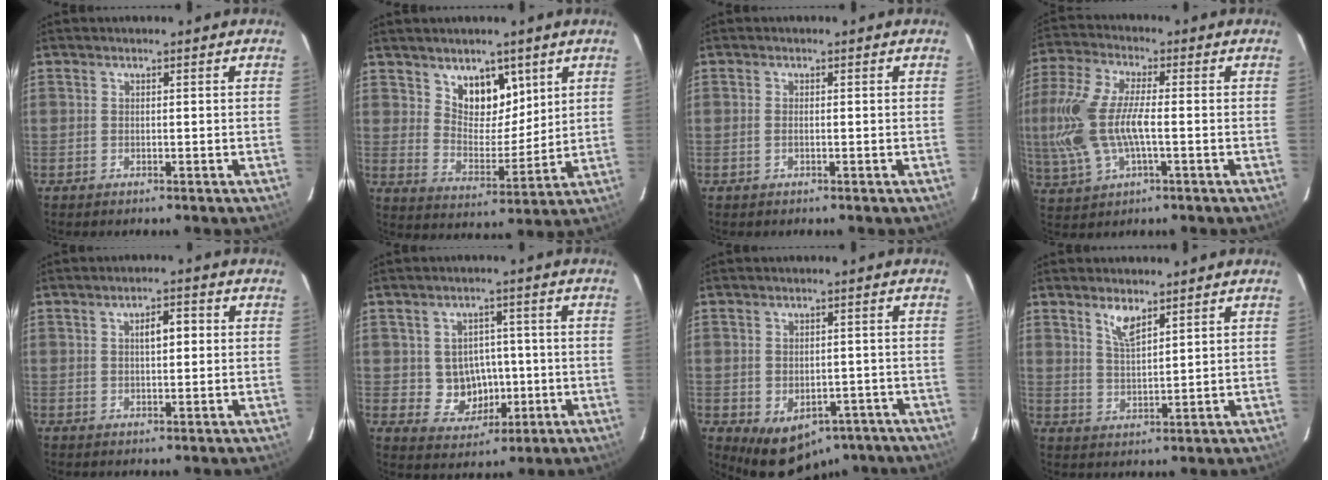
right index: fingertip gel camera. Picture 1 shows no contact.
{"total": 9.0, "force": [5.4, 5.6, 4.5], "torque": [-0.060, -0.009, 0.099]}
{"total": 0.9, "force": [-0.3, 0.4, 0.7], "torque": [-0.017, 0.000, -0.007]}
{"total": 16.5, "force": [-1.9, 7.2, 14.7], "torque": [-0.322, -0.003, -0.035]}
{"total": 3.6, "force": [0.7, 1.5, 3.2], "torque": [-0.053, 0.012, 0.013]}
{"total": 7.4, "force": [-0.7, 6.8, 2.6], "torque": [-0.060, 0.015, 0.009]}
{"total": 9.6, "force": [-5.8, 6.4, 4.1], "torque": [-0.068, 0.007, -0.051]}
{"total": 4.6, "force": [3.2, 1.4, 2.9], "torque": [-0.056, -0.002, 0.061]}